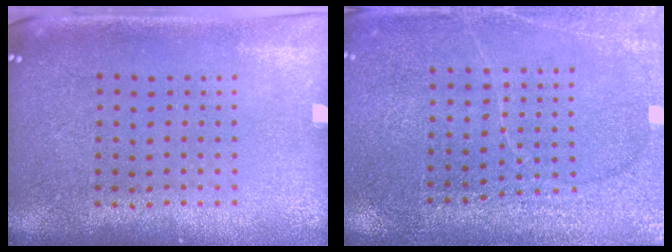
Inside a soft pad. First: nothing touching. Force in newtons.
{"total": 3.0, "press": 3.0, "slide": 0.1}